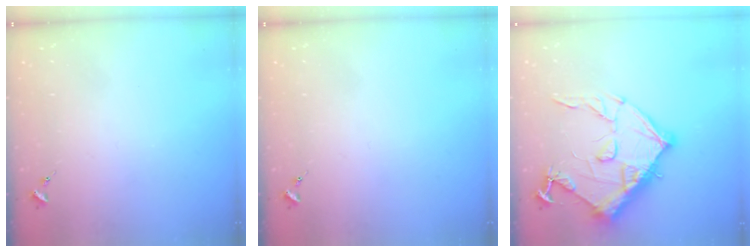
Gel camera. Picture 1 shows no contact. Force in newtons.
{"total": 0.0}
{"total": 15.4, "press": 15.4, "slide": 1.0}